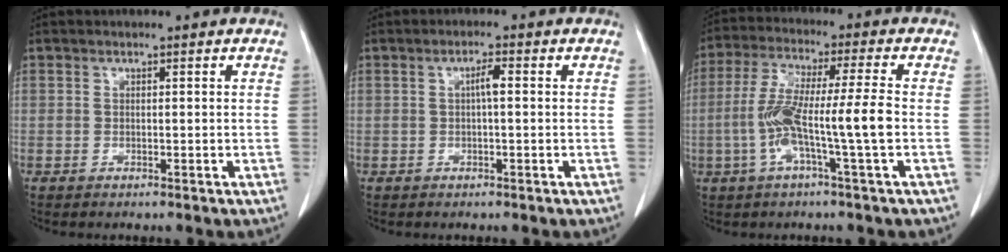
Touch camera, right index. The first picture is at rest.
{"total": 2.1, "force": [0.2, 0.2, 2.1], "torque": [-0.038, 0.004, 0.003]}
{"total": 10.6, "force": [-2.2, -0.4, 10.3], "torque": [-0.206, 0.009, -0.048]}